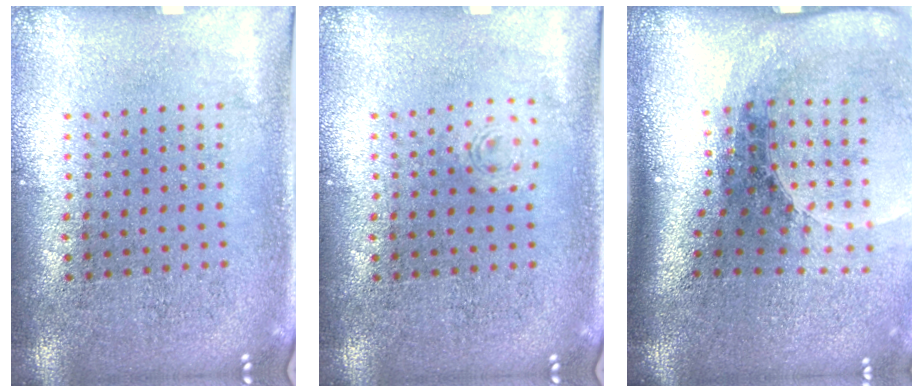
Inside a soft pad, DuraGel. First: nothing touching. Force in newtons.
{"total": 0.6, "press": 0.6, "slide": 0.1}
{"total": 2.6, "press": 1.9, "slide": 1.8}